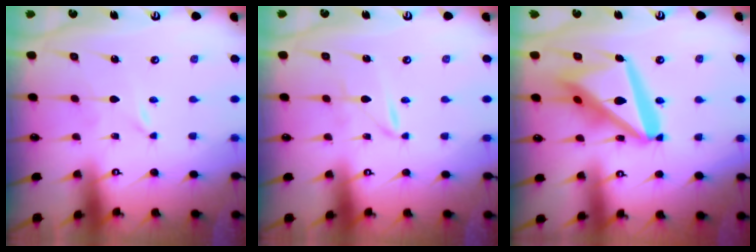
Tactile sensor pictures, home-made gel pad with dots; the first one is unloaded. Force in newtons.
{"total": 1.9, "press": 1.9, "slide": 0.2}
{"total": 20.7, "press": 20.6, "slide": 2.3}